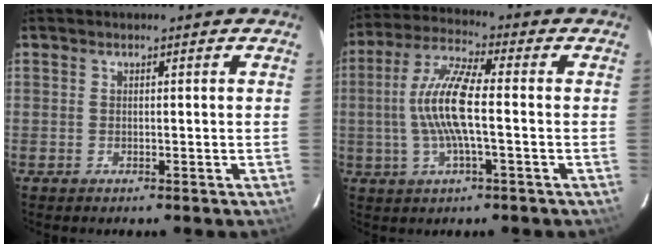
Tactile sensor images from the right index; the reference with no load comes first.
{"total": 11.0, "force": [-0.9, 1.9, 10.8], "torque": [-0.221, 0.005, -0.020]}